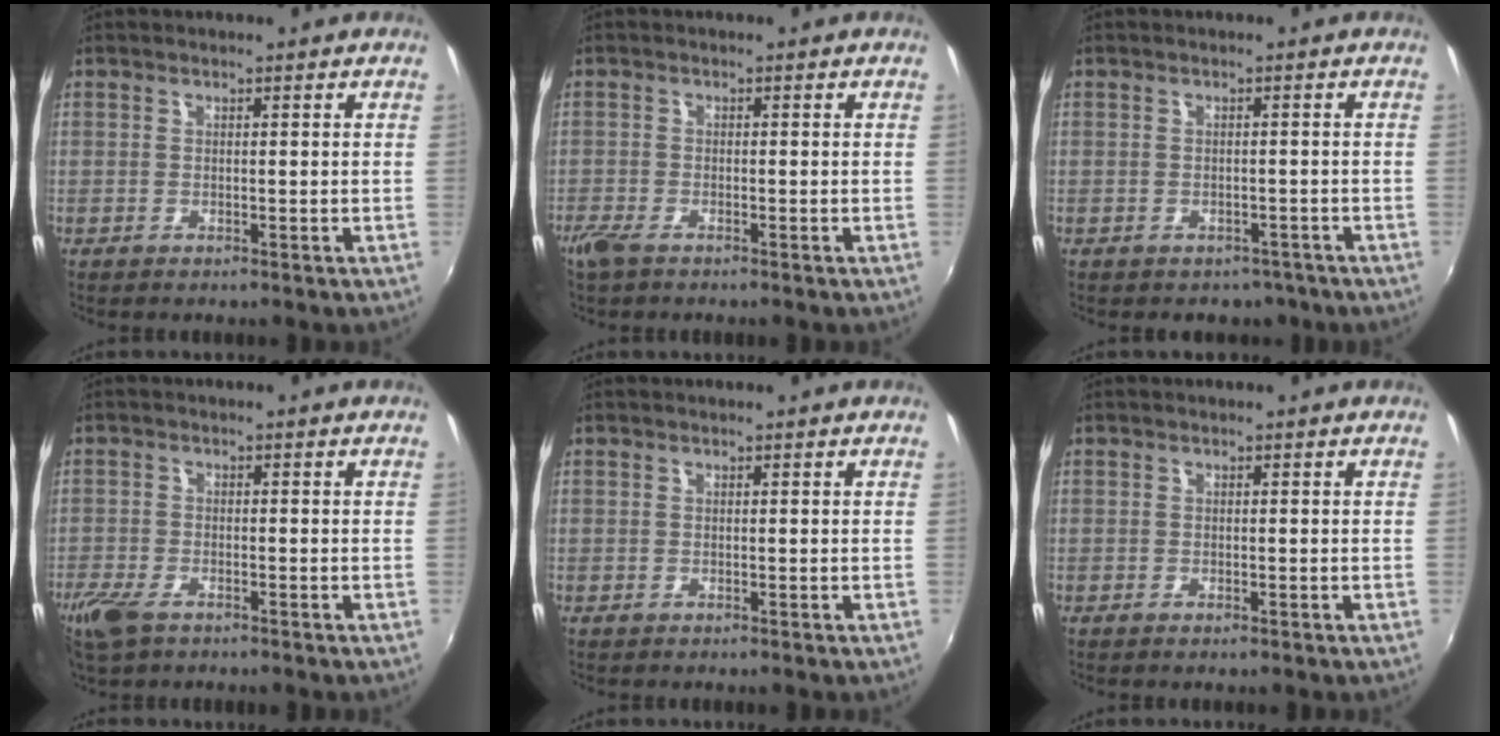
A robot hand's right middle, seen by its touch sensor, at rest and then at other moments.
{"total": 3.0, "force": [-2.2, 0.9, 1.8], "torque": [-0.043, -0.009, -0.046]}
{"total": 4.3, "force": [-3.0, 2.8, 1.1], "torque": [-0.021, -0.002, -0.032]}
{"total": 6.1, "force": [-4.2, 2.5, 3.6], "torque": [-0.096, -0.018, -0.083]}
{"total": 0.0}
{"total": 0.5, "force": [-0.4, 0.2, 0.3], "torque": [-0.005, -0.003, -0.008]}